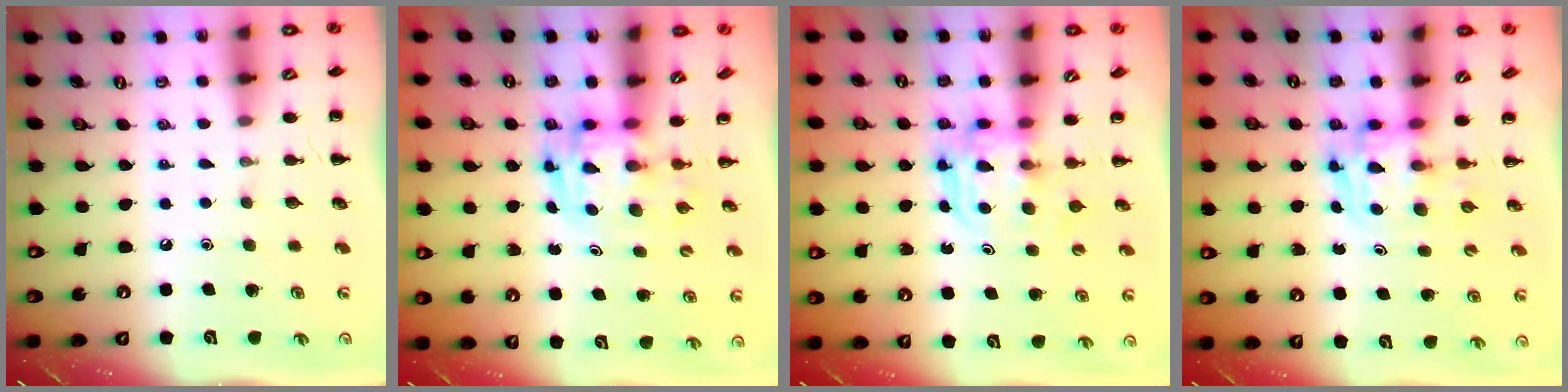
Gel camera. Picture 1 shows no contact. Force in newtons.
{"total": 2.8, "press": 2.7, "slide": 0.5}
{"total": 3.6, "press": 3.6, "slide": 0.2}
{"total": 3.7, "press": 3.6, "slide": 0.6}